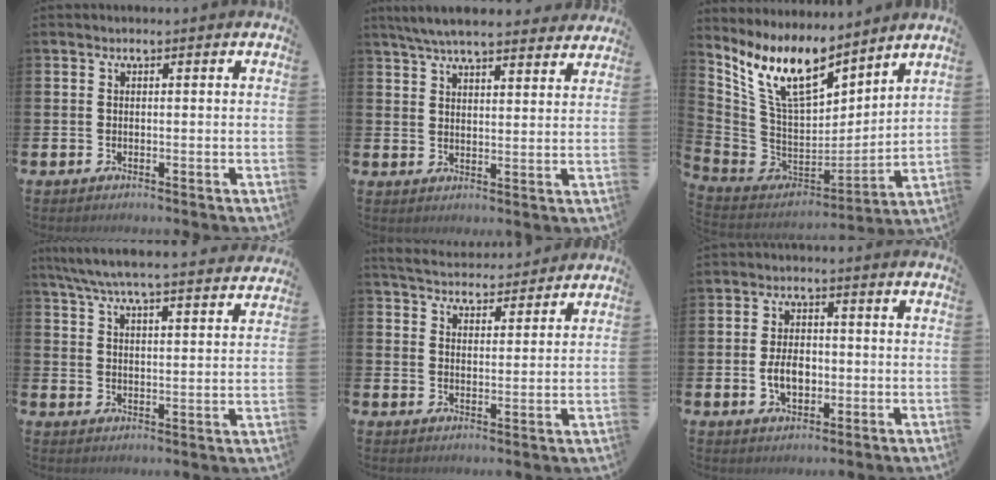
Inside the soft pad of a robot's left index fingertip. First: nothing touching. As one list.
[{"total": 6.6, "force": [6.2, 1.0, 1.9], "torque": [-0.052, -0.026, 0.113]}, {"total": 11.4, "force": [8.9, 4.1, 5.9], "torque": [-0.157, -0.047, 0.162]}, {"total": 7.0, "force": [6.6, 0.4, 2.3], "torque": [-0.071, -0.043, 0.117]}, {"total": 5.1, "force": [5.0, 0.9, 0.2], "torque": [-0.020, -0.036, 0.087]}, {"total": 4.3, "force": [-0.8, 2.8, 3.2], "torque": [-0.042, 0.000, -0.020]}]